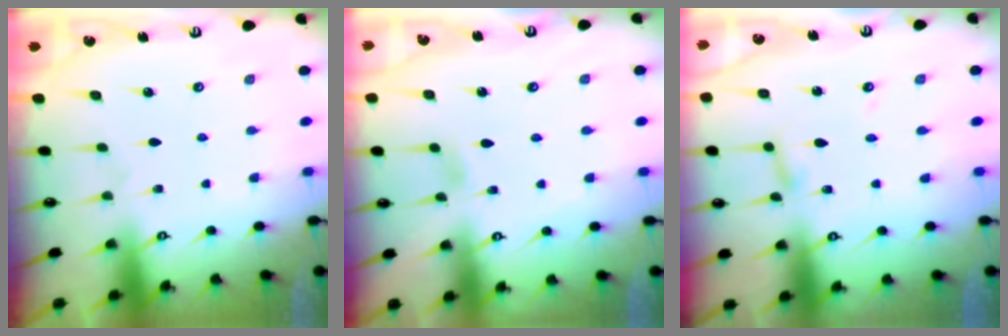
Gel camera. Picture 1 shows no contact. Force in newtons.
{"total": 2.9, "press": 2.8, "slide": 0.4}
{"total": 2.7, "press": 2.7, "slide": 0.2}